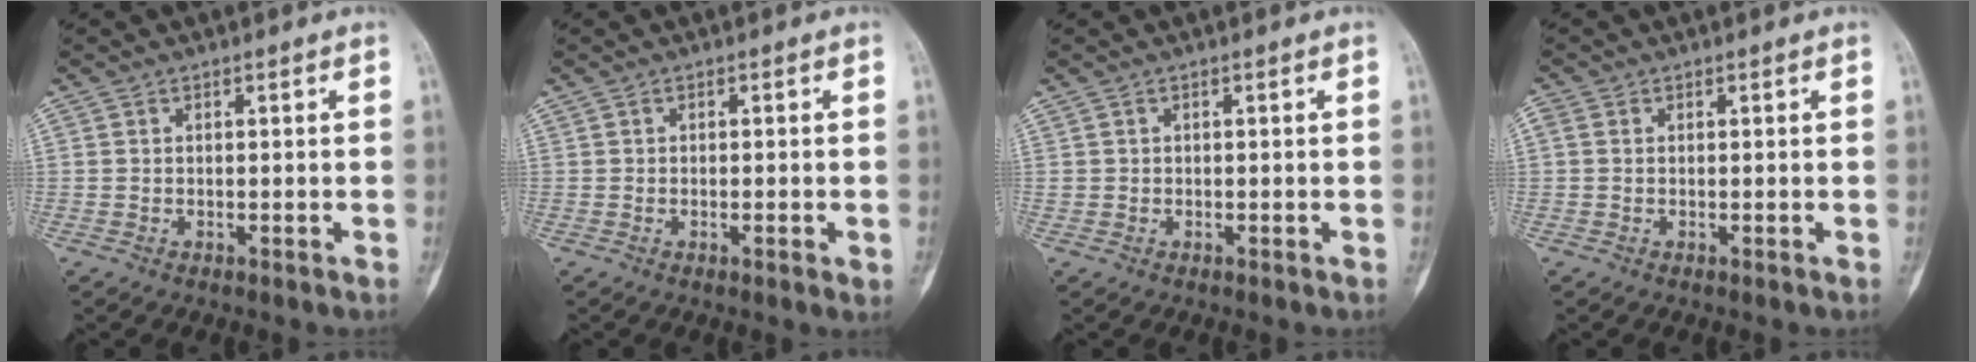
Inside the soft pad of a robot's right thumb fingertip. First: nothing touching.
{"total": 1.8, "force": [-0.4, 0.5, 1.7], "torque": [-0.024, -0.003, -0.006]}
{"total": 0.6, "force": [0.0, 0.6, 0.2], "torque": [-0.001, 0.002, 0.000]}
{"total": 1.1, "force": [0.2, 0.7, 0.9], "torque": [-0.027, 0.002, 0.000]}